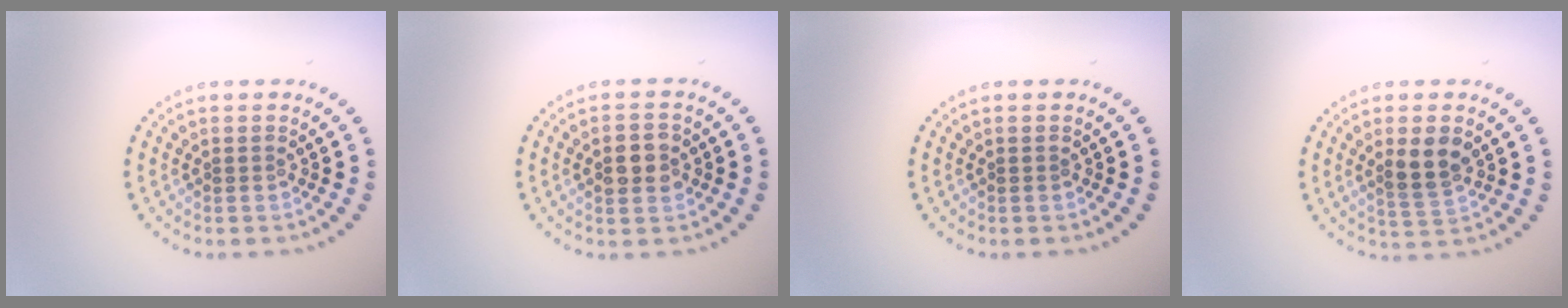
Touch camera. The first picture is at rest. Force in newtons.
{"total": 2.9, "press": 2.9, "slide": 0.3}
{"total": 0.0}
{"total": 3.4, "press": 3.3, "slide": 1.0}